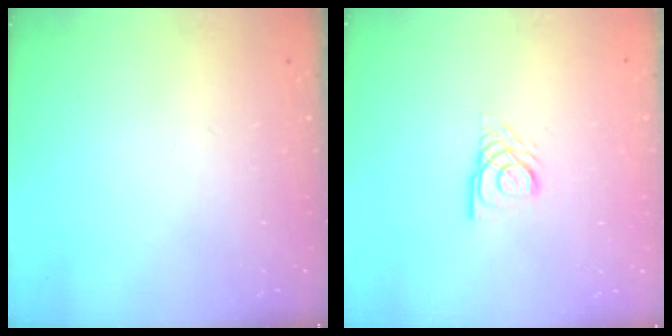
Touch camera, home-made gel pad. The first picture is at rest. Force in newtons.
{"total": 4.2, "press": 4.2, "slide": 0.4}